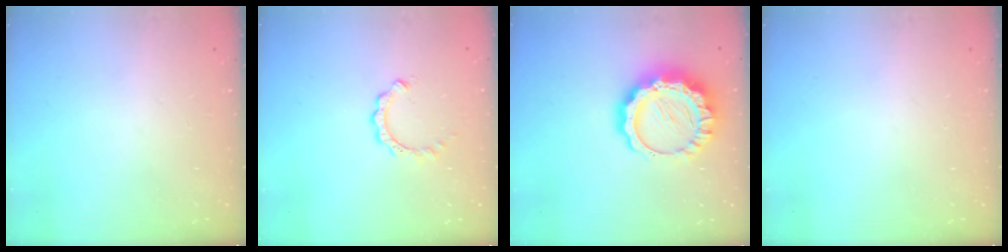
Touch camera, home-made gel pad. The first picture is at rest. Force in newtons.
{"total": 5.8, "press": 5.8, "slide": 0.5}
{"total": 13.5, "press": 13.4, "slide": 1.1}
{"total": 0.0}